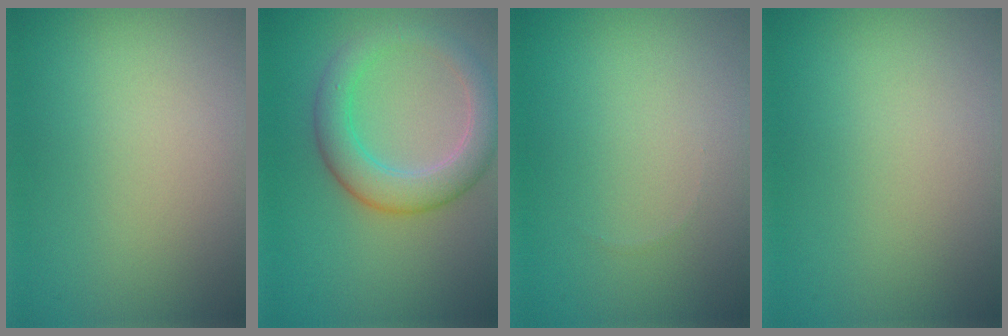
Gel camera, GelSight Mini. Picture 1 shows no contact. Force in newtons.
{"total": 4.8, "press": 4.7, "slide": 0.3}
{"total": 0.0}
{"total": 0.0}